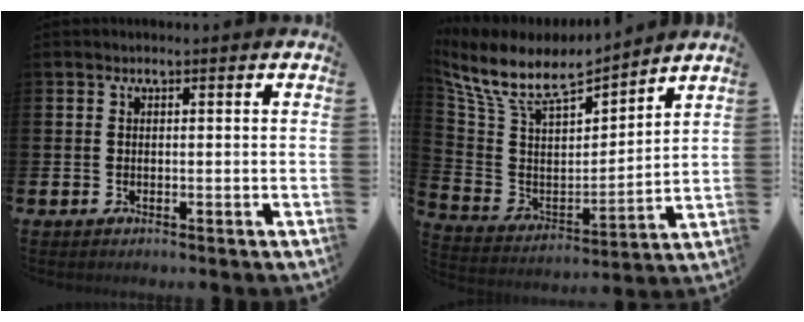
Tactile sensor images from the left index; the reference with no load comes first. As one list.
[{"total": 9.1, "force": [7.9, 2.9, 3.4], "torque": [-0.111, -0.049, 0.139]}]